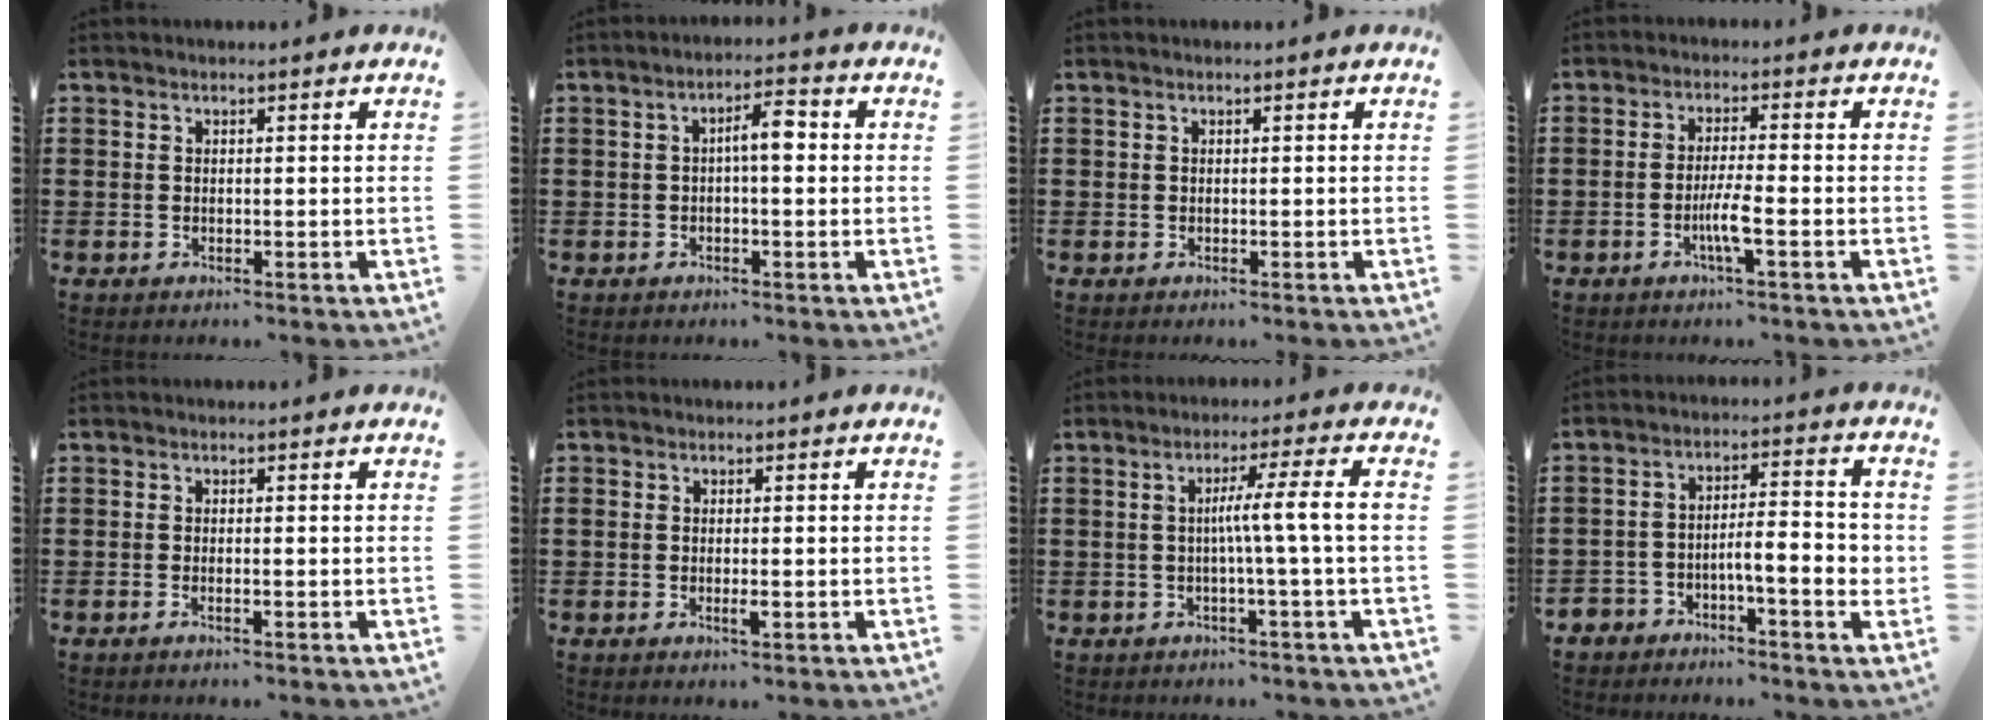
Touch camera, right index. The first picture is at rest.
{"total": 4.0, "force": [-0.1, 1.1, 3.8], "torque": [-0.070, 0.010, -0.005]}
{"total": 0.0}
{"total": 4.4, "force": [-1.7, 0.2, 4.1], "torque": [-0.084, -0.010, -0.036]}
{"total": 0.7, "force": [-0.4, 0.1, 0.6], "torque": [-0.012, -0.004, -0.006]}
{"total": 1.6, "force": [-0.5, 0.5, 1.5], "torque": [-0.025, 0.000, -0.009]}
{"total": 5.7, "force": [-0.5, -1.0, 5.6], "torque": [-0.102, -0.005, -0.017]}
{"total": 5.4, "force": [-3.1, 1.3, 4.2], "torque": [-0.080, -0.004, -0.061]}